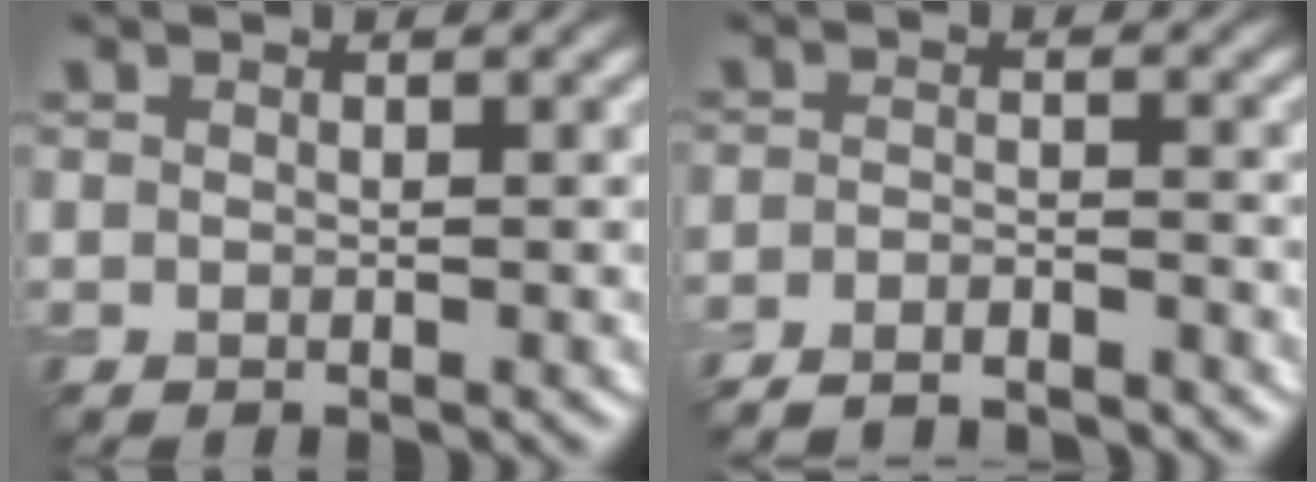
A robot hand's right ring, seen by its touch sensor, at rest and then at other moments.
{"total": 4.1, "force": [-3.8, 0.5, 1.3], "torque": [-0.019, -0.003, -0.064]}